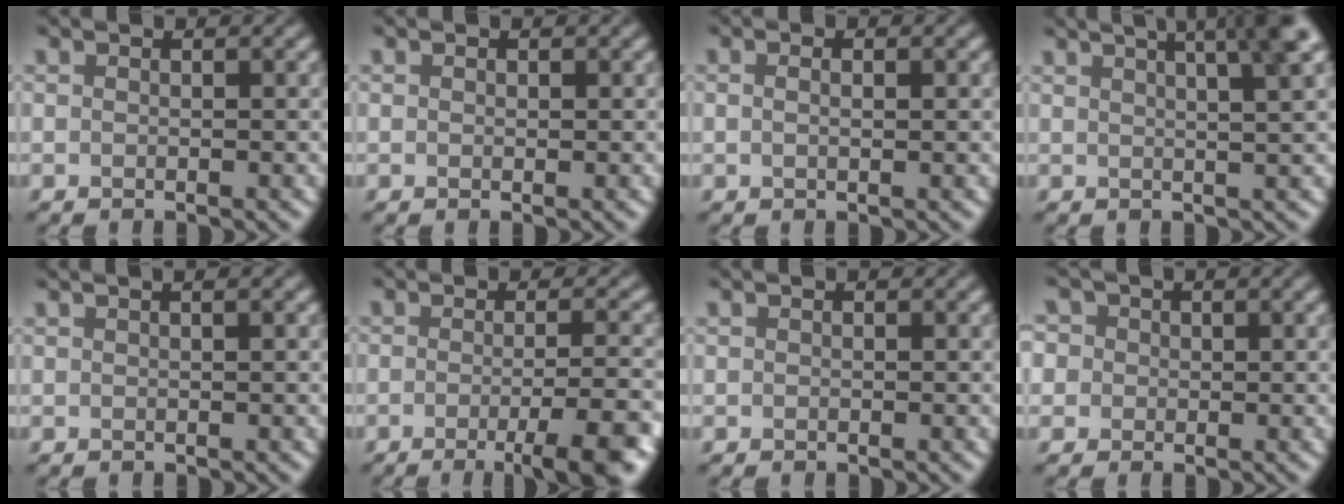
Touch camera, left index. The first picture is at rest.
{"total": 0.0}
{"total": 2.1, "force": [0.8, 1.0, 1.7], "torque": [-0.022, 0.009, -0.007]}
{"total": 9.3, "force": [5.0, 3.4, 7.0], "torque": [-0.048, 0.057, 0.036]}
{"total": 1.4, "force": [0.8, 0.3, 1.1], "torque": [-0.018, 0.004, 0.008]}
{"total": 6.8, "force": [-3.0, 1.4, 5.9], "torque": [-0.074, 0.001, -0.041]}
{"total": 0.0}
{"total": 4.9, "force": [1.9, 4.0, 2.2], "torque": [-0.045, 0.030, 0.003]}